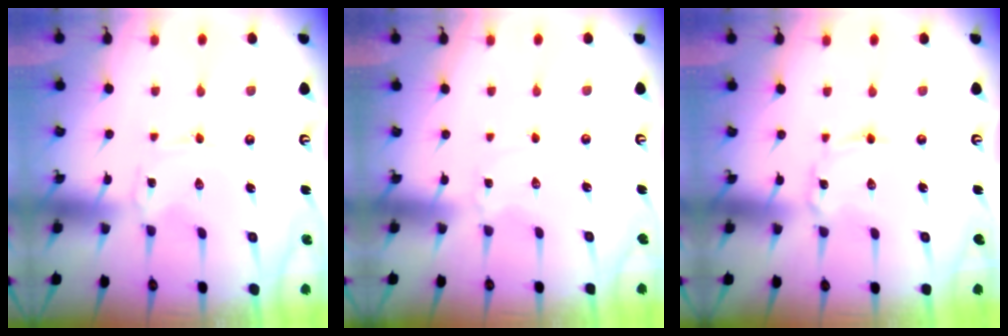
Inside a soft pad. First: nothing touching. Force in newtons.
{"total": 2.2, "press": 2.2, "slide": 0.2}
{"total": 1.7, "press": 1.7, "slide": 0.1}